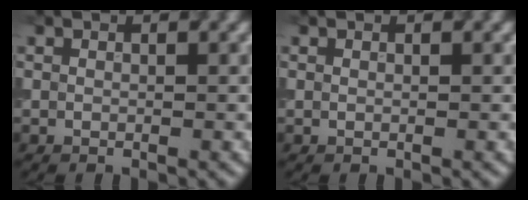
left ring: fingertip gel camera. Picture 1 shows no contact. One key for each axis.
{"total": 0.0}